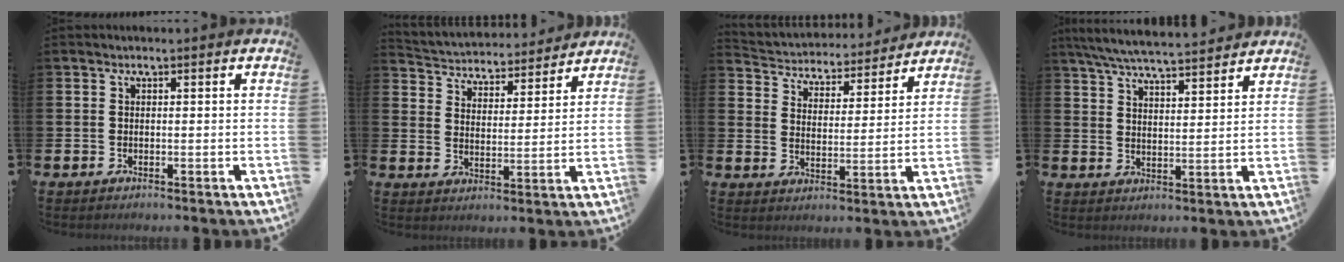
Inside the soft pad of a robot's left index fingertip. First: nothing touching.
{"total": 4.1, "force": [3.9, 1.4, 0.0], "torque": [-0.030, -0.038, 0.063]}
{"total": 4.1, "force": [3.8, 1.4, -0.1], "torque": [-0.030, -0.040, 0.060]}
{"total": 6.4, "force": [6.1, 0.3, 1.8], "torque": [-0.059, -0.033, 0.110]}